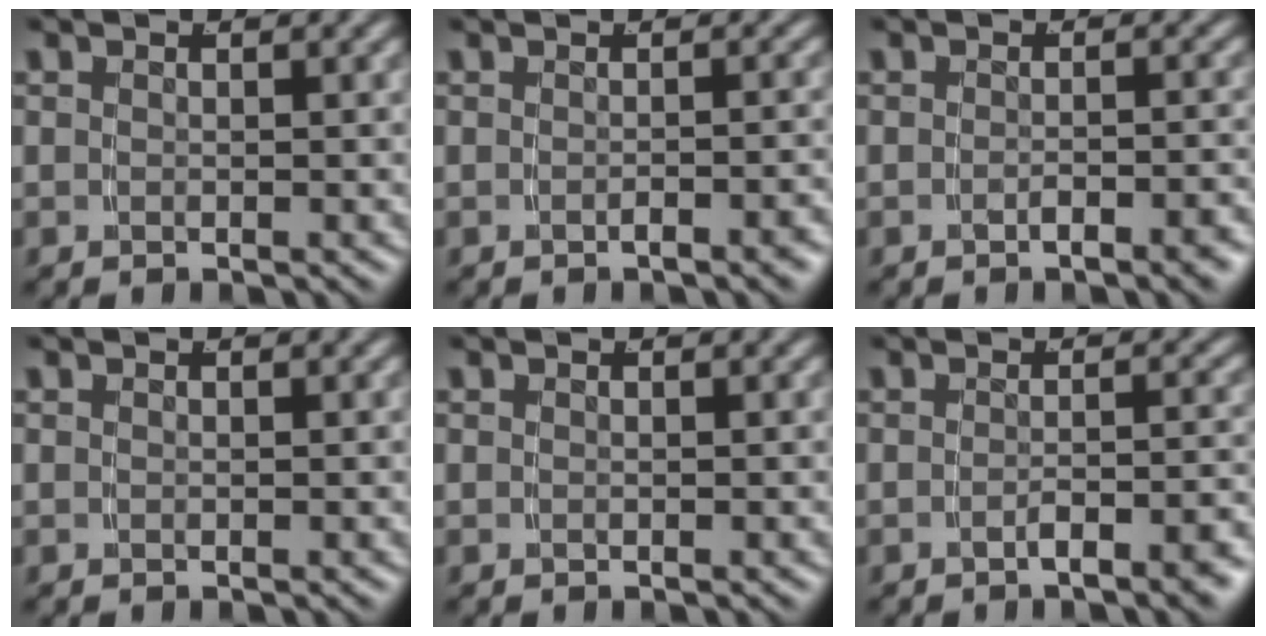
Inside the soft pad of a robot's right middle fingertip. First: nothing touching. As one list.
[{"total": 1.4, "force": [-1.1, -0.5, 0.6], "torque": [-0.006, 0.009, -0.020]}, {"total": 1.7, "force": [-1.4, -0.4, 0.9], "torque": [-0.012, 0.006, -0.025]}, {"total": 0.0}, {"total": 0.0}, {"total": 2.8, "force": [-2.2, -0.2, 1.7], "torque": [-0.023, 0.004, -0.037]}]